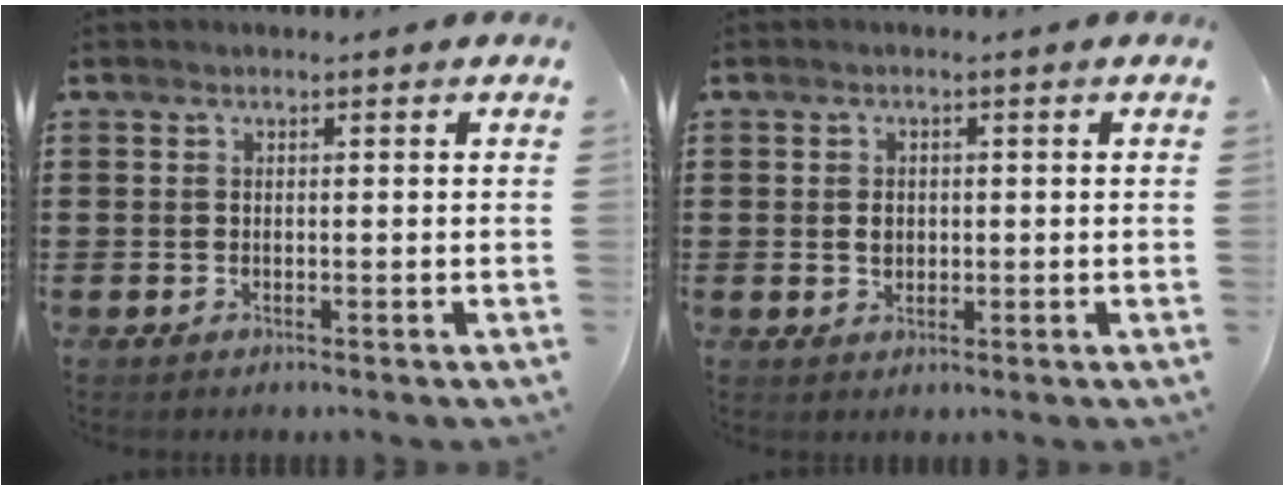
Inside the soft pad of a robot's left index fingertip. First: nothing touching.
{"total": 1.9, "force": [0.0, 1.4, 1.2], "torque": [-0.019, 0.003, -0.003]}